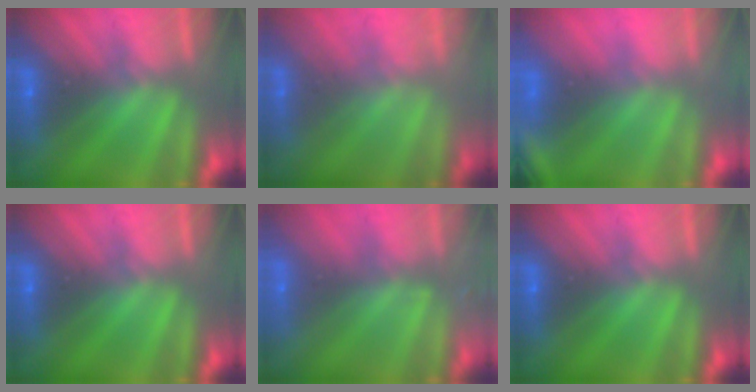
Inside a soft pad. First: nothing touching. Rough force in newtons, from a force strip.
{"total": 1.6}
{"total": 2.7}
{"total": 0.0}
{"total": 2.4}
{"total": 0.0}